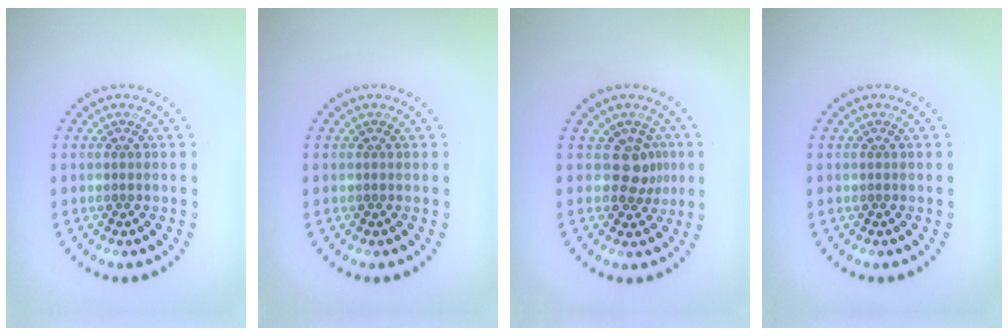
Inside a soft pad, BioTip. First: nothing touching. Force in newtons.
{"total": 0.0}
{"total": 2.3, "press": 1.8, "slide": 1.4}
{"total": 0.0}